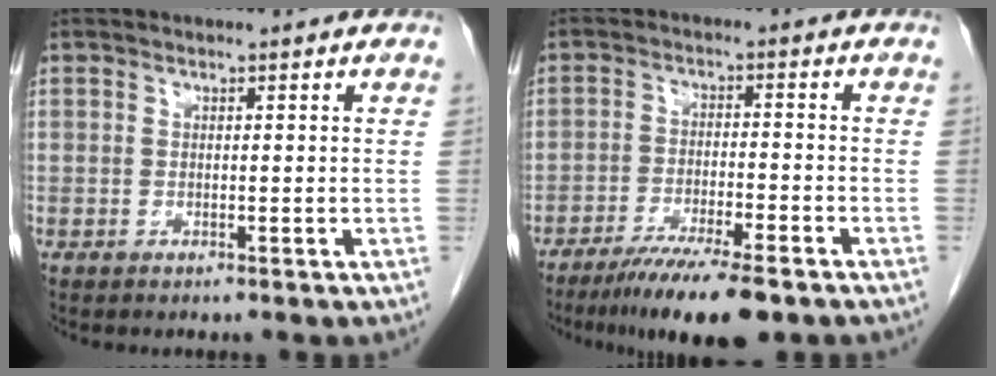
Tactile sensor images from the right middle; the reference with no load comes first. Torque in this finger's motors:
{"motor_torque": [1.16, -0.98, 0.17, 0.10]}